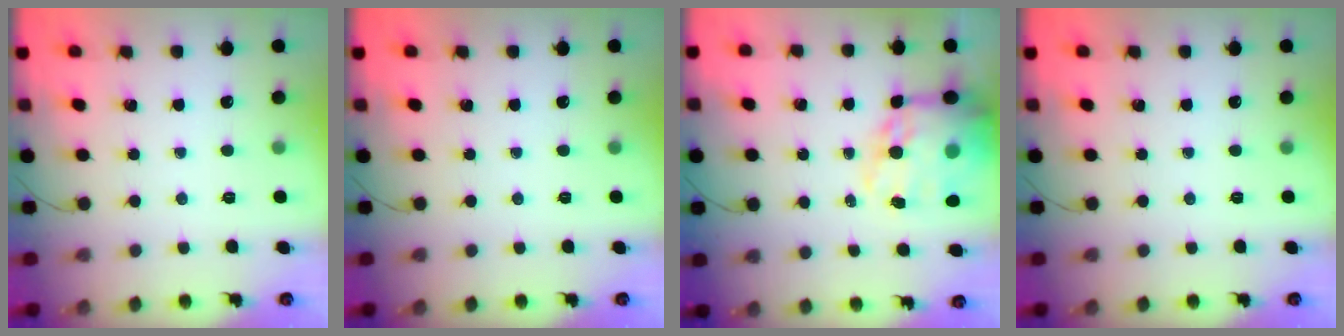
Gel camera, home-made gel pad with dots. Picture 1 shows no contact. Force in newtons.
{"total": 0.0}
{"total": 21.5, "press": 20.8, "slide": 5.3}
{"total": 0.0}